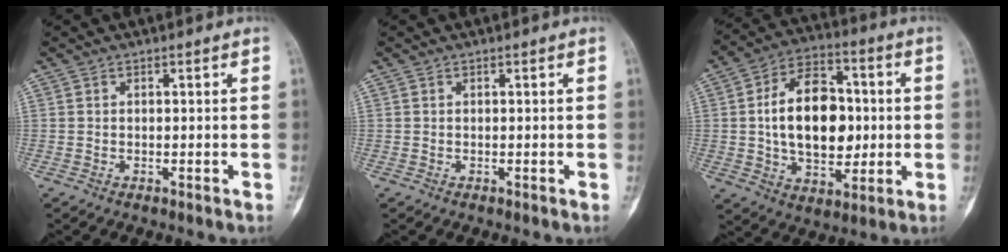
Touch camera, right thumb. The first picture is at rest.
{"total": 0.0}
{"total": 18.5, "force": [0.6, 11.9, 14.1], "torque": [-0.198, 0.017, 0.012]}